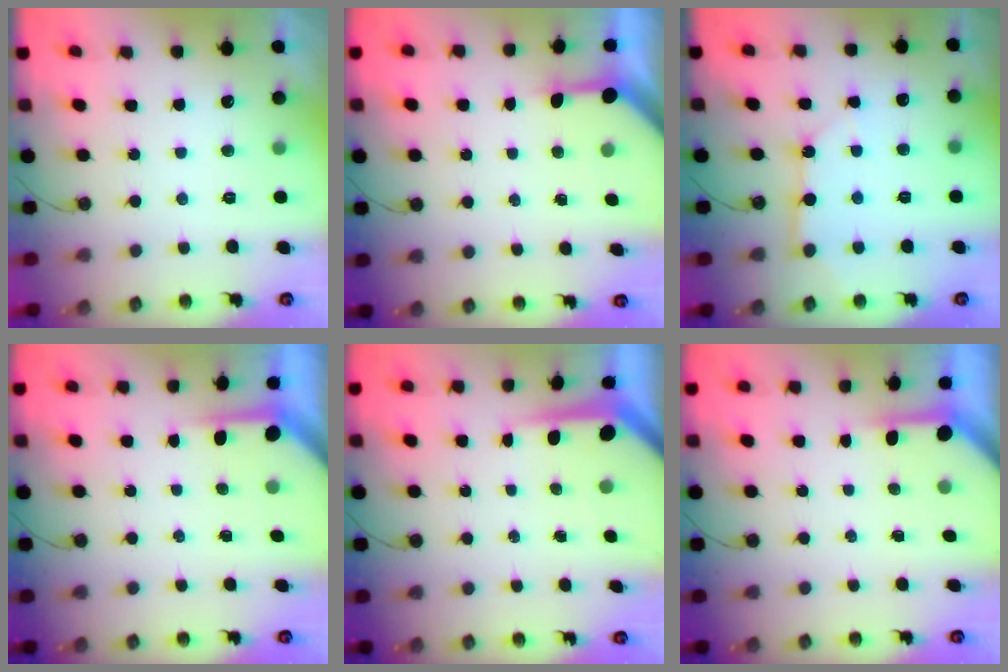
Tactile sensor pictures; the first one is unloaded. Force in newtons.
{"total": 3.4, "press": 3.4, "slide": 0.4}
{"total": 6.1, "press": 6.0, "slide": 0.6}
{"total": 3.9, "press": 3.8, "slide": 0.3}
{"total": 5.4, "press": 5.4, "slide": 0.5}
{"total": 3.3, "press": 3.3, "slide": 0.3}